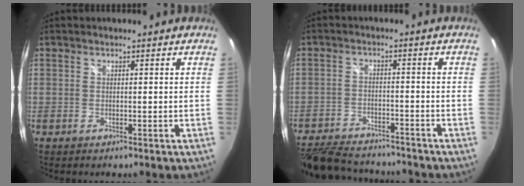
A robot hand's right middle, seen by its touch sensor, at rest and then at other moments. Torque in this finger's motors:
{"motor_torque": [0.17, -0.50, 0.31, 0.07]}